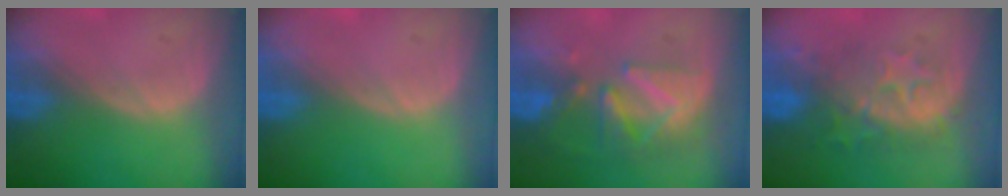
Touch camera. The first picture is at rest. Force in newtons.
{"total": 0.0}
{"total": 8.6, "press": 8.0, "slide": 3.1}
{"total": 8.2, "press": 8.2, "slide": 0.8}